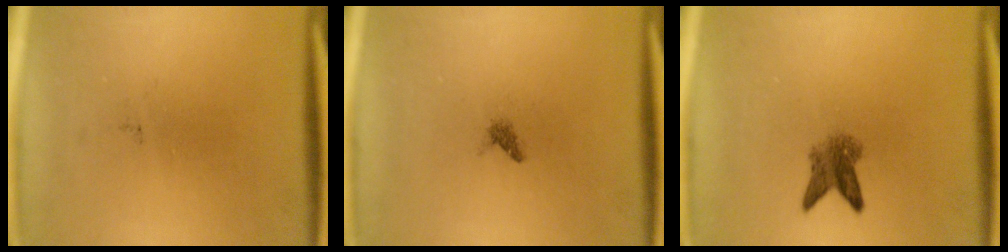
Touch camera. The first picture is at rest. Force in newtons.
{"total": 0.7}
{"total": 3.3}